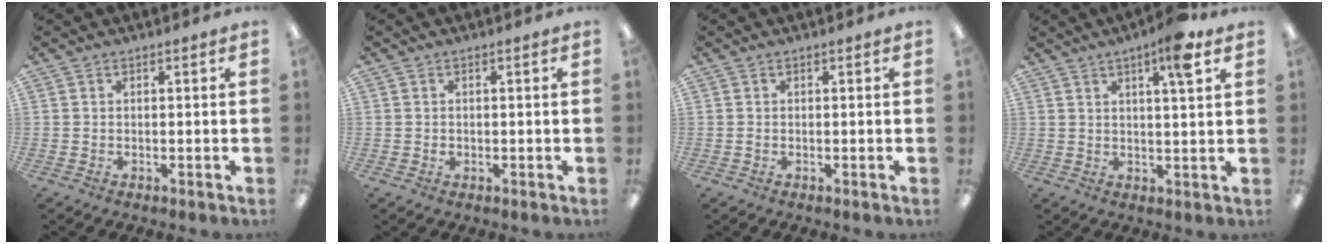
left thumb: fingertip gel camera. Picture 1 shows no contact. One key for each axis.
{"total": 0.8, "fx": 0.0, "fy": 0.6, "fz": 0.4, "tx": -0.008, "ty": 0.004, "tz": -0.002}
{"total": 0.6, "fx": -0.1, "fy": 0.3, "fz": 0.5, "tx": -0.009, "ty": 0.002, "tz": -0.003}
{"total": 7.9, "fx": 4.7, "fy": 1.1, "fz": 6.2, "tx": -0.093, "ty": -0.014, "tz": 0.070}